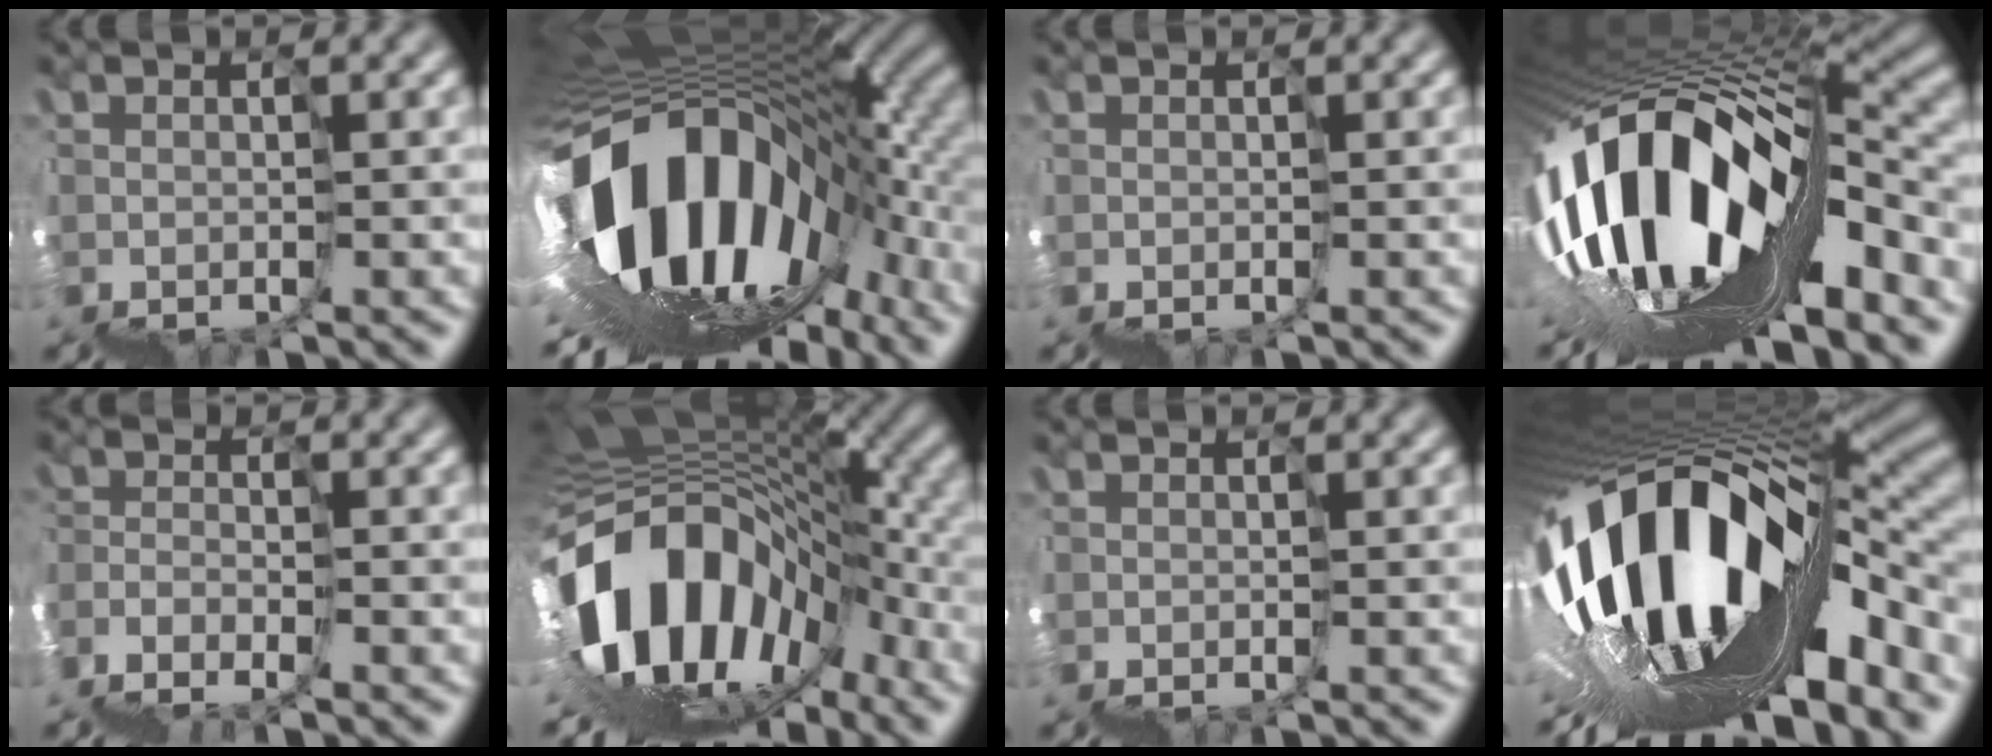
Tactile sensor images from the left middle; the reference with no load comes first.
{"total": 13.2, "force": [-0.9, 7.6, 10.8], "torque": [-0.165, 0.026, -0.017]}
{"total": 0.0}
{"total": 14.4, "force": [-0.7, 6.0, 13.1], "torque": [-0.214, 0.022, 0.002]}
{"total": 1.2, "force": [-0.8, 0.5, 0.6], "torque": [-0.009, 0.013, -0.021]}
{"total": 12.2, "force": [-1.6, 8.0, 9.0], "torque": [-0.160, 0.031, -0.030]}
{"total": 0.0}
{"total": 15.5, "force": [0.3, 5.7, 14.4], "torque": [-0.238, 0.012, 0.013]}